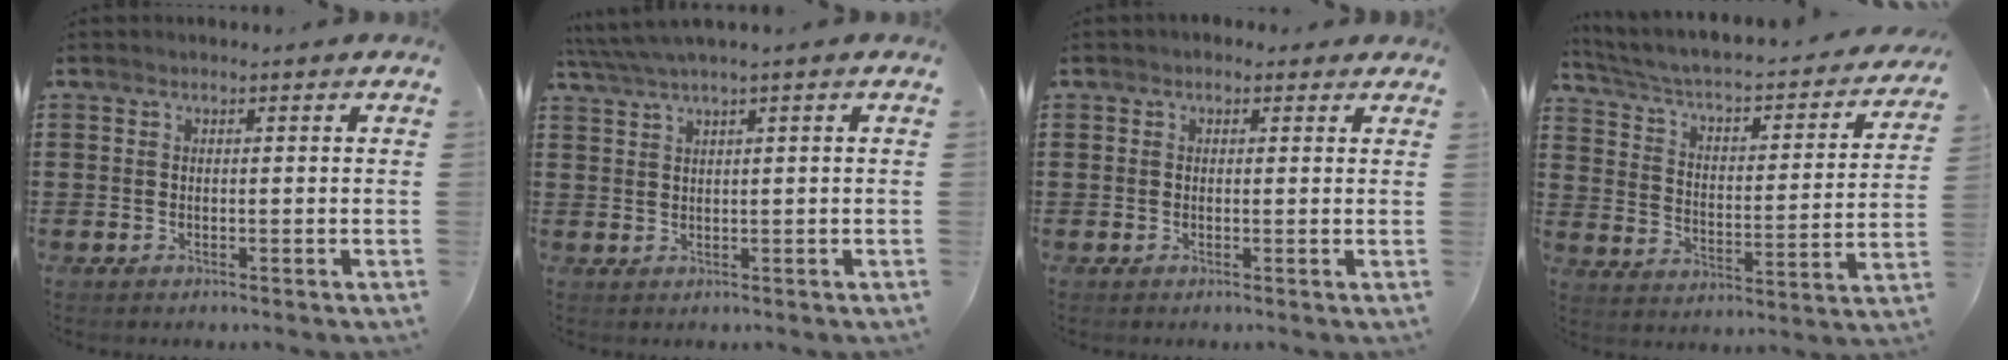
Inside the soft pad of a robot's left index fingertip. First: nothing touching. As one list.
[{"total": 2.1, "force": [1.1, -0.2, 1.7], "torque": [-0.035, 0.001, 0.020]}, {"total": 1.1, "force": [0.4, 0.9, 0.5], "torque": [-0.012, 0.007, 0.006]}, {"total": 3.0, "force": [2.2, 0.7, 2.0], "torque": [-0.054, -0.029, 0.023]}]